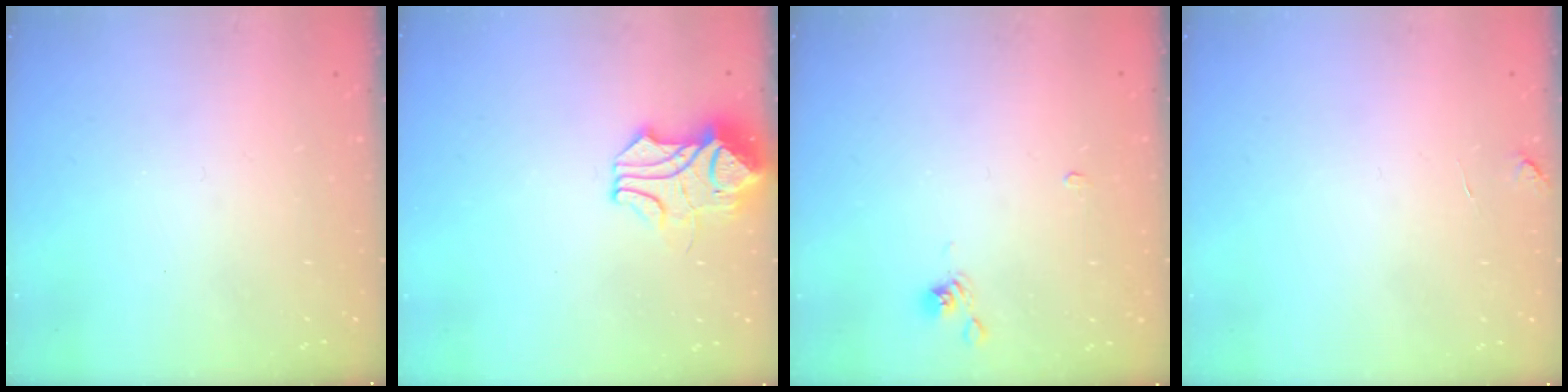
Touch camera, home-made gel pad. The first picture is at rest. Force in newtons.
{"total": 7.0, "press": 6.9, "slide": 1.3}
{"total": 2.3, "press": 2.3, "slide": 0.6}
{"total": 1.3, "press": 1.2, "slide": 0.5}